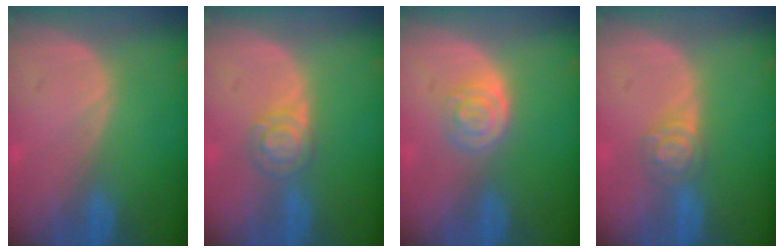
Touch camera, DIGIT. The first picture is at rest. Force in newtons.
{"total": 4.1, "press": 4.1, "slide": 0.1}
{"total": 4.0, "press": 3.6, "slide": 1.7}
{"total": 4.3, "press": 3.9, "slide": 1.9}